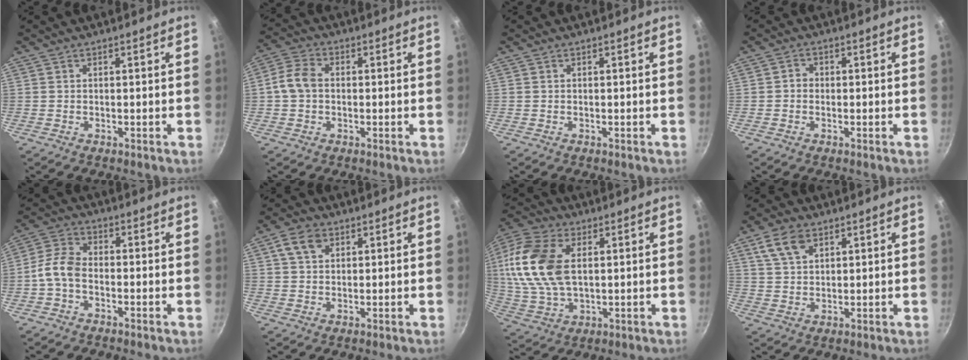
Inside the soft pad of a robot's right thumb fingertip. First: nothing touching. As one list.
[{"total": 5.8, "force": [-0.1, 4.4, 3.8], "torque": [-0.069, 0.018, -0.015]}, {"total": 0.0}, {"total": 1.8, "force": [-0.3, 1.6, 0.8], "torque": [-0.008, 0.008, -0.008]}, {"total": 5.8, "force": [-1.8, 3.6, 4.1], "torque": [-0.086, 0.032, -0.048]}, {"total": 5.5, "force": [2.4, 3.8, 3.2], "torque": [-0.049, 0.002, 0.041]}, {"total": 18.3, "force": [3.6, 11.2, 13.9], "torque": [-0.281, 0.003, 0.068]}, {"total": 6.8, "force": [3.7, 4.0, 4.2], "torque": [-0.070, -0.005, 0.073]}]